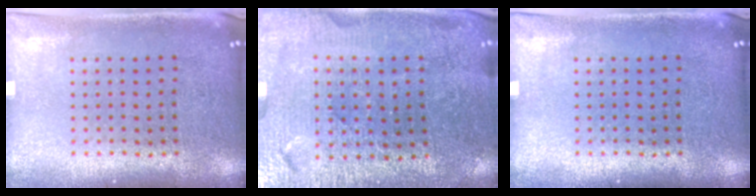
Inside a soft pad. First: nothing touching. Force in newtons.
{"total": 3.2, "press": 3.2, "slide": 0.1}
{"total": 0.0}